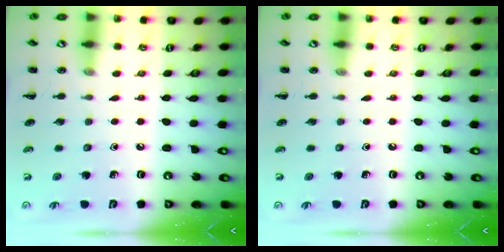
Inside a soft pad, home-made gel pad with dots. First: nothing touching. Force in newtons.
{"total": 0.0}